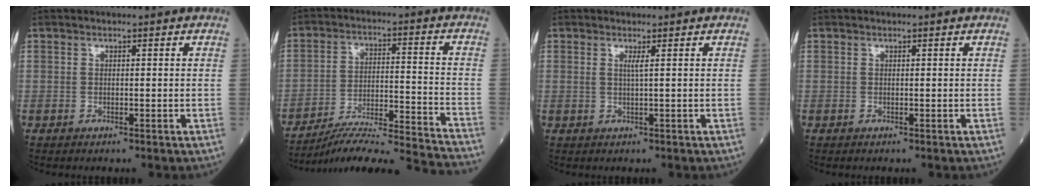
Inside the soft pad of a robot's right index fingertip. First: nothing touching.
{"total": 19.9, "force": [-18.8, -1.7, 6.5], "torque": [-0.080, -0.014, -0.275]}
{"total": 1.1, "force": [0.4, -0.3, 0.9], "torque": [-0.025, -0.002, 0.010]}
{"total": 0.0}